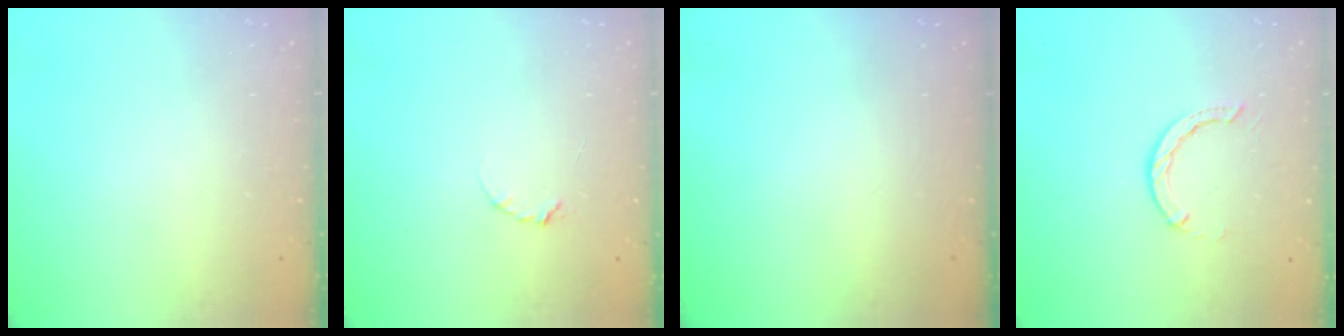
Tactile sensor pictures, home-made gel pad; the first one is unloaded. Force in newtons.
{"total": 2.3, "press": 2.3, "slide": 0.4}
{"total": 0.0}
{"total": 3.2, "press": 3.1, "slide": 0.5}